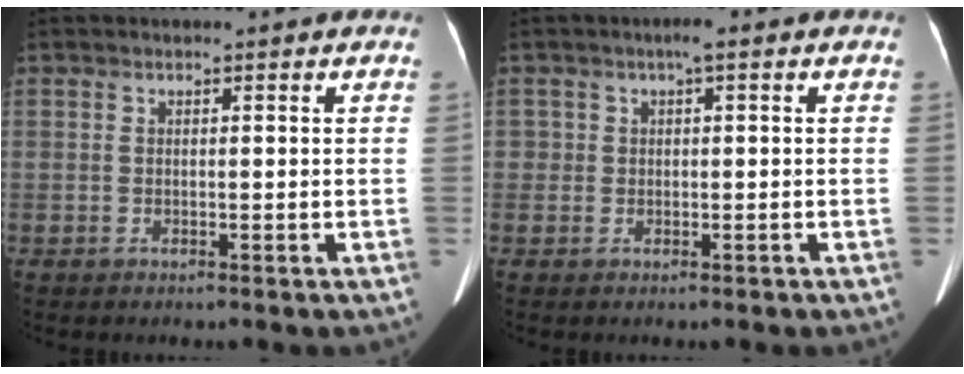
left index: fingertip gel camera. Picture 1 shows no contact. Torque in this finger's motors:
{"motor_torque": [0.21, -0.15, 0.03, 0.01]}